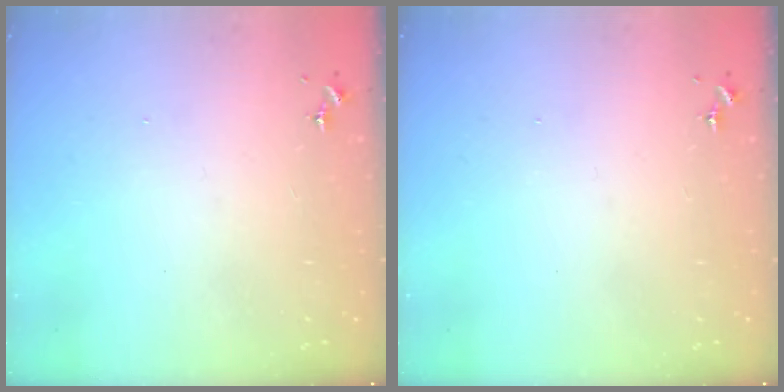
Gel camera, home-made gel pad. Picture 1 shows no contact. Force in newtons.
{"total": 0.0}